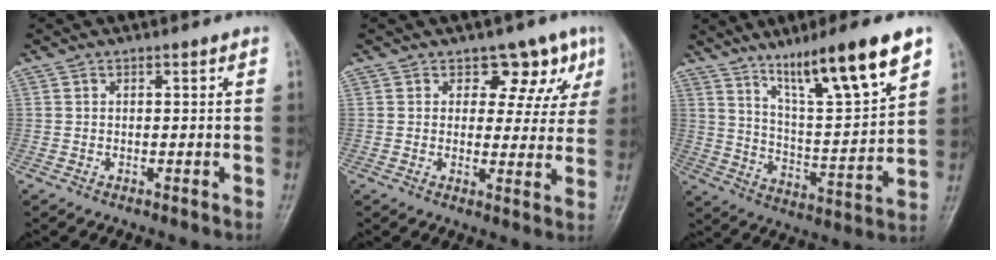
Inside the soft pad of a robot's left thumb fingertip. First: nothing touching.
{"total": 7.5, "force": [4.2, 5.2, 3.4], "torque": [0.005, -0.016, 0.045]}
{"total": 18.0, "force": [11.4, 2.6, 13.7], "torque": [-0.206, -0.054, 0.195]}